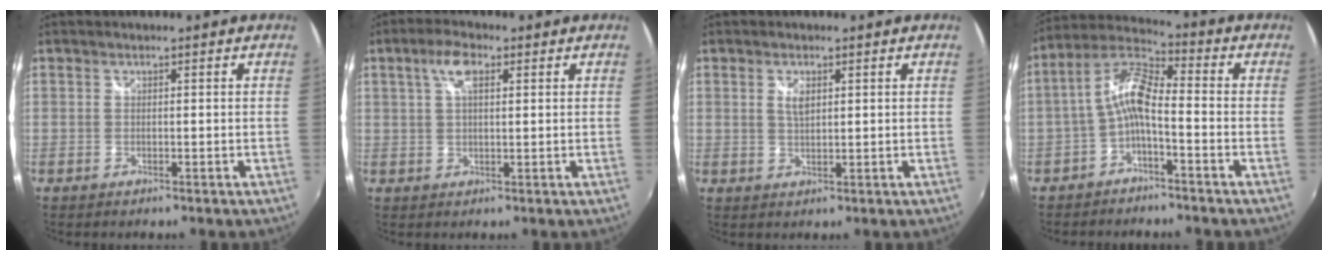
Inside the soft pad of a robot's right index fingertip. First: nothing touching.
{"total": 4.9, "force": [2.0, 1.9, 4.0], "torque": [-0.074, 0.010, 0.034]}
{"total": 2.5, "force": [1.0, 1.1, 2.0], "torque": [-0.036, 0.004, 0.020]}
{"total": 8.0, "force": [-2.6, 2.4, 7.2], "torque": [-0.167, 0.019, -0.051]}